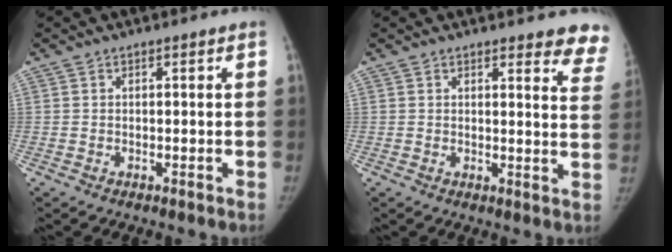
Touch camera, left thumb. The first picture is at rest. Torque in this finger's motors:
{"motor_torque": [0.10, 0.01, 0.03, 0.49, -0.04]}